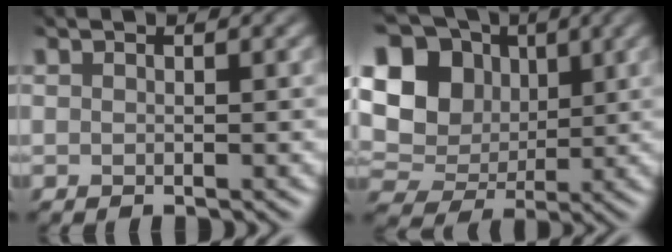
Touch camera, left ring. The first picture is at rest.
{"total": 9.5, "force": [1.2, 7.9, 5.2], "torque": [-0.115, 0.009, 0.026]}